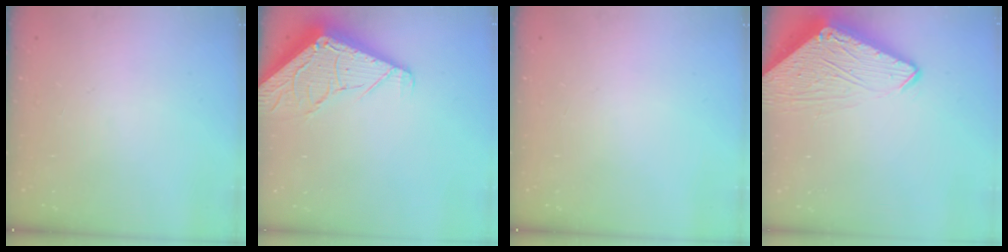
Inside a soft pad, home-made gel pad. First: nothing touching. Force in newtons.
{"total": 6.5, "press": 6.5, "slide": 0.7}
{"total": 0.0}
{"total": 7.1, "press": 7.0, "slide": 0.7}